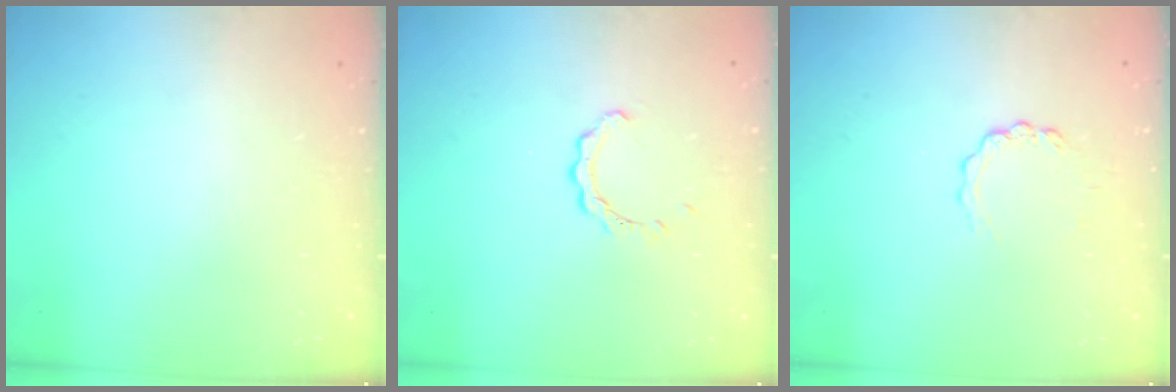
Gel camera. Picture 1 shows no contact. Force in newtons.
{"total": 2.2, "press": 2.2, "slide": 0.2}
{"total": 2.8, "press": 2.8, "slide": 0.3}